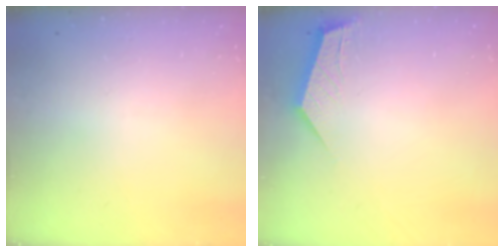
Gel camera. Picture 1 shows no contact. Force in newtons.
{"total": 2.2, "press": 2.2, "slide": 0.3}